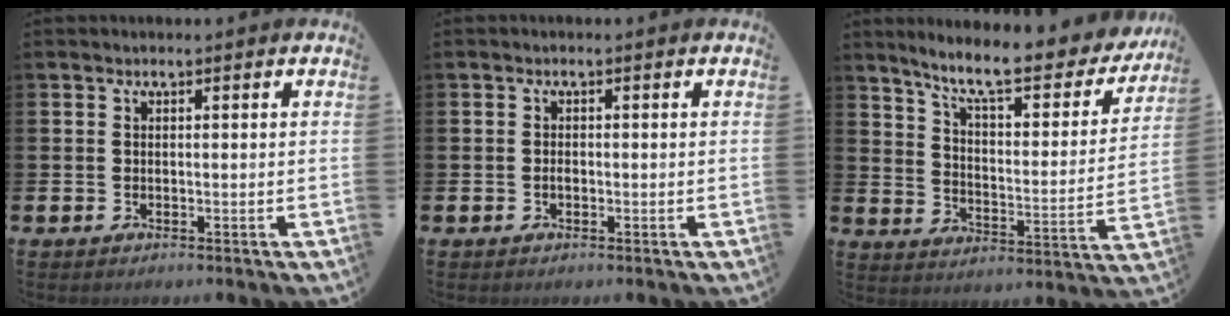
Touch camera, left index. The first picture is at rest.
{"total": 0.9, "force": [-0.3, 0.5, 0.7], "torque": [-0.013, 0.000, -0.006]}
{"total": 9.3, "force": [7.9, 1.8, 4.5], "torque": [-0.111, -0.053, 0.129]}